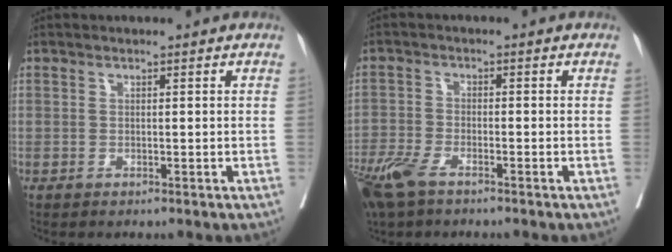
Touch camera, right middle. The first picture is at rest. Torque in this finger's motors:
{"motor_torque": [0.49, -0.47, 0.14, 0.09]}